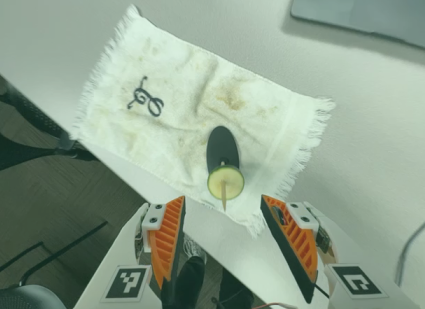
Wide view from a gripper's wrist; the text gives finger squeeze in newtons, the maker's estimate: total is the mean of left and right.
{"total": 0.0}